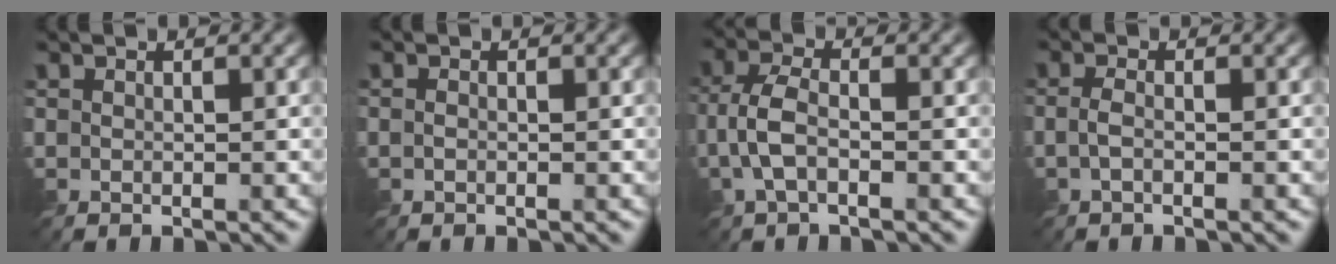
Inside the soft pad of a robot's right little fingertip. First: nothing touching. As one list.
[{"total": 0.5, "force": [-0.4, 0.3, 0.2], "torque": [-0.005, 0.000, -0.010]}, {"total": 3.6, "force": [-1.4, 1.7, 2.9], "torque": [-0.068, 0.004, -0.034]}, {"total": 1.4, "force": [-0.8, 0.5, 1.1], "torque": [-0.027, 0.000, -0.021]}]